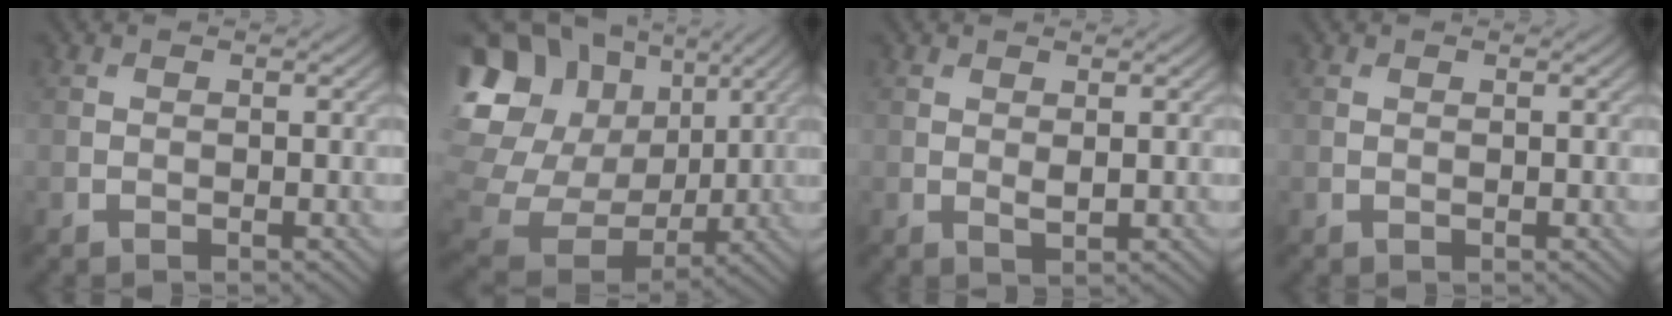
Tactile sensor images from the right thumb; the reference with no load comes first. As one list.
[{"total": 21.2, "force": [5.6, 17.8, 9.9], "torque": [-0.288, 0.013, 0.127]}, {"total": 1.1, "force": [0.5, 0.3, 0.9], "torque": [-0.020, -0.004, 0.010]}, {"total": 0.0}]